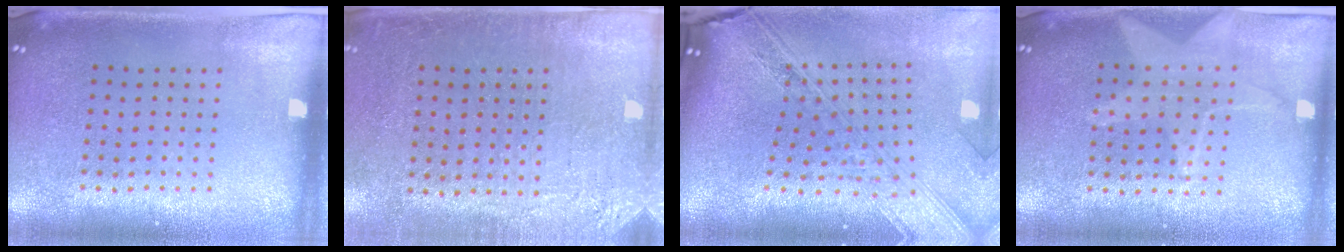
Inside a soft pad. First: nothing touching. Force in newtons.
{"total": 2.8, "press": 2.6, "slide": 1.1}
{"total": 4.1, "press": 2.9, "slide": 2.9}
{"total": 1.3, "press": 1.3, "slide": 0.4}